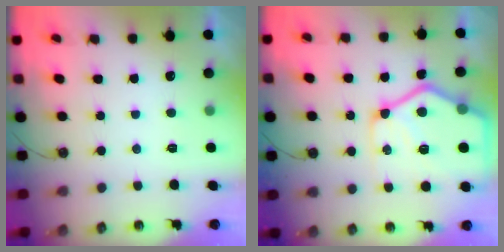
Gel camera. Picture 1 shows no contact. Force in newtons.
{"total": 20.1, "press": 20.0, "slide": 2.0}